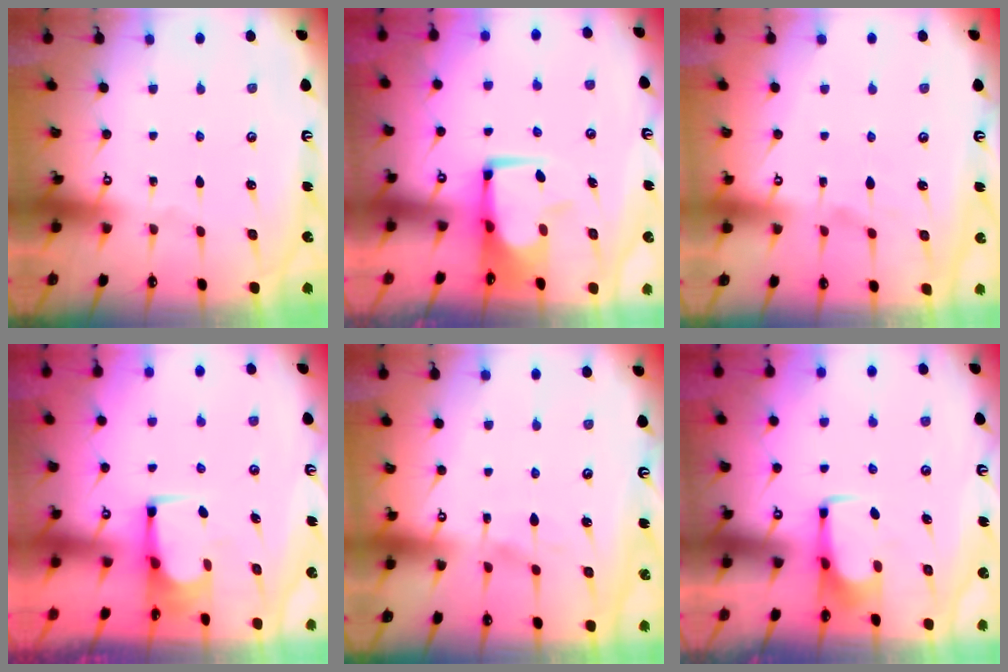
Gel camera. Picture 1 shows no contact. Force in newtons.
{"total": 0.7, "press": 0.5, "slide": 0.4}
{"total": 1.1, "press": 0.4, "slide": 1.1}
{"total": 2.1, "press": 2.1, "slide": 0.1}
{"total": 3.9, "press": 3.9, "slide": 0.4}
{"total": 1.6, "press": 1.5, "slide": 0.5}